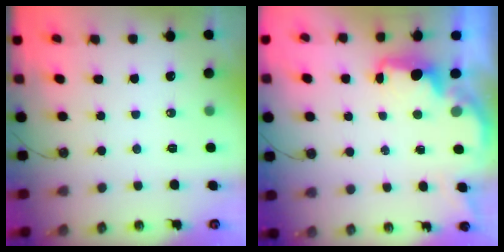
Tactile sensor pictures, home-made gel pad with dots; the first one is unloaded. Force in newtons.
{"total": 2.1, "press": 2.0, "slide": 0.8}